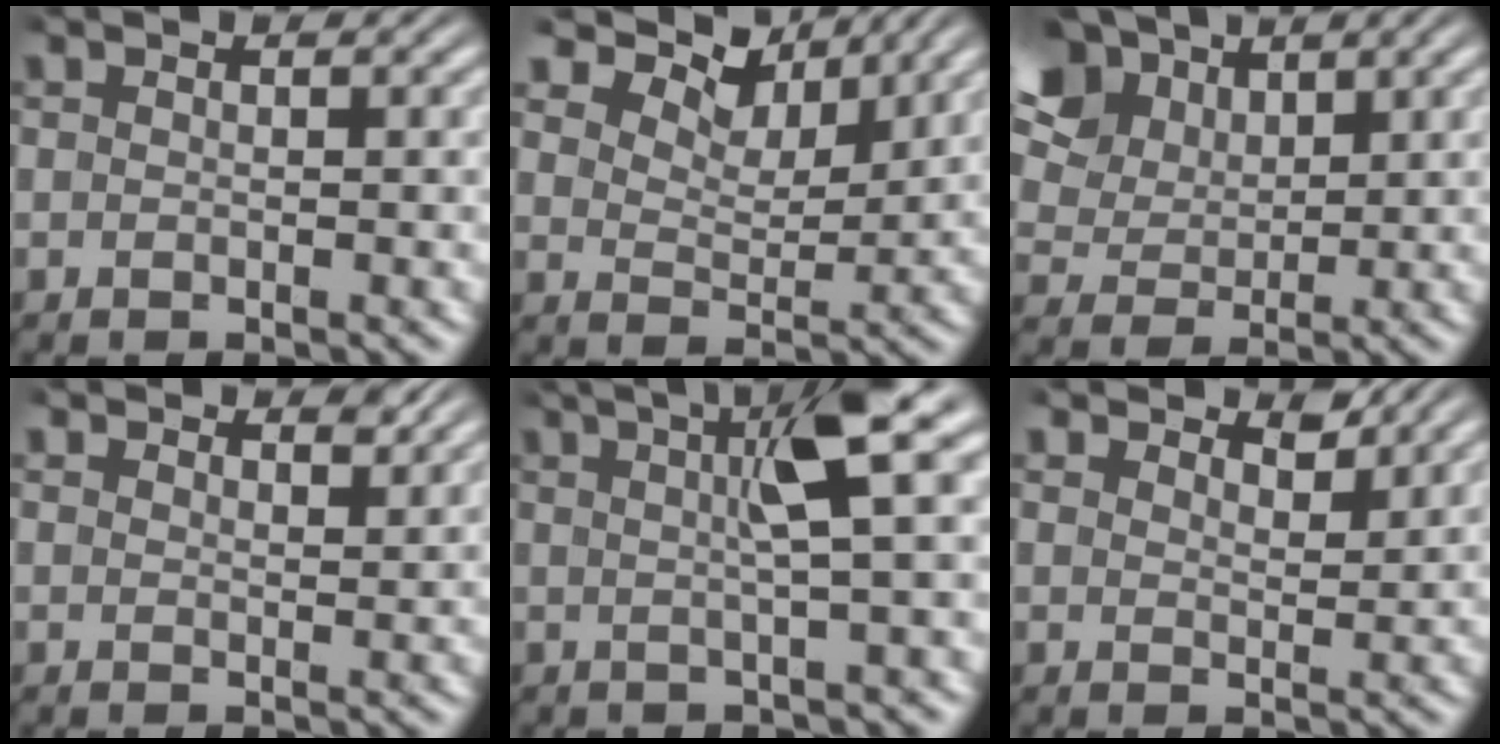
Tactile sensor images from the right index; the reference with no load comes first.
{"total": 7.9, "force": [5.7, 3.7, 3.9], "torque": [-0.074, 0.010, 0.087]}
{"total": 9.1, "force": [3.9, 6.6, 4.9], "torque": [-0.110, -0.011, 0.069]}
{"total": 2.0, "force": [2.0, -0.2, 0.4], "torque": [0.004, -0.006, 0.036]}
{"total": 7.3, "force": [3.3, 0.9, 6.4], "torque": [-0.084, 0.031, 0.039]}
{"total": 2.4, "force": [2.3, -0.1, 0.5], "torque": [-0.001, -0.008, 0.044]}